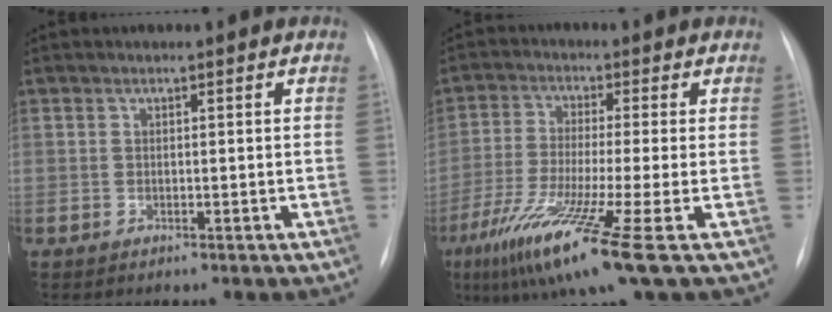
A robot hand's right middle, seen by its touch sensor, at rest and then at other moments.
{"total": 12.6, "force": [-6.5, -0.9, 10.8], "torque": [-0.215, -0.042, -0.118]}